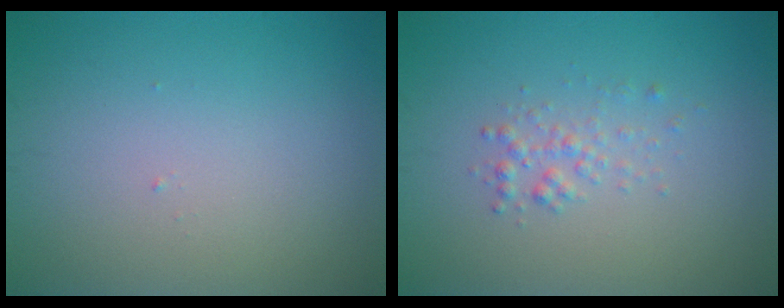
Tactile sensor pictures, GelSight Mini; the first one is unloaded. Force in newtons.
{"total": 1.4, "press": 1.4, "slide": 0.1}